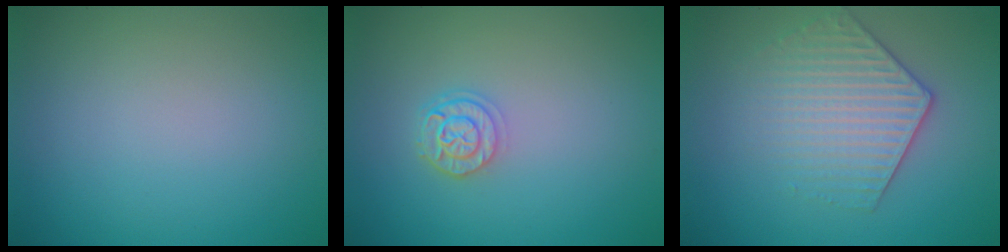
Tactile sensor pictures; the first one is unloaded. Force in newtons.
{"total": 2.4, "press": 2.0, "slide": 1.3}
{"total": 3.7, "press": 3.5, "slide": 1.3}